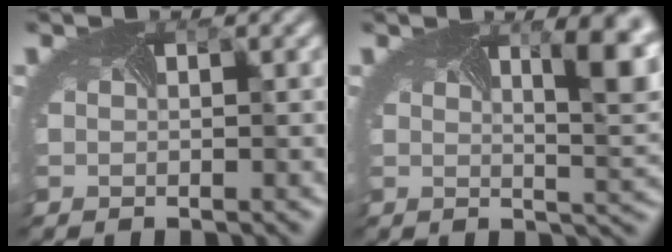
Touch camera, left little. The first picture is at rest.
{"total": 9.6, "force": [2.7, 3.6, 8.5], "torque": [-0.103, 0.010, 0.040]}